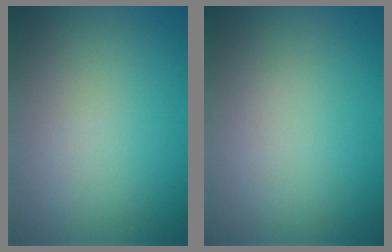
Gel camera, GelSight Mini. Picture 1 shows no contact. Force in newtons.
{"total": 0.0}